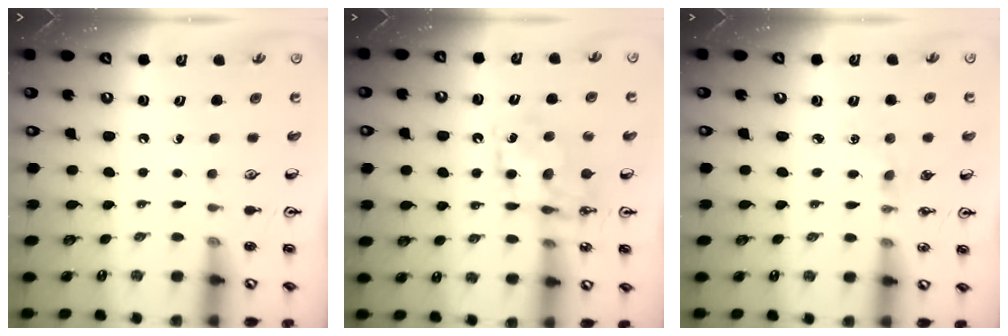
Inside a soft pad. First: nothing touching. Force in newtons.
{"total": 8.1, "press": 8.1, "slide": 0.3}
{"total": 2.7, "press": 2.7, "slide": 0.4}